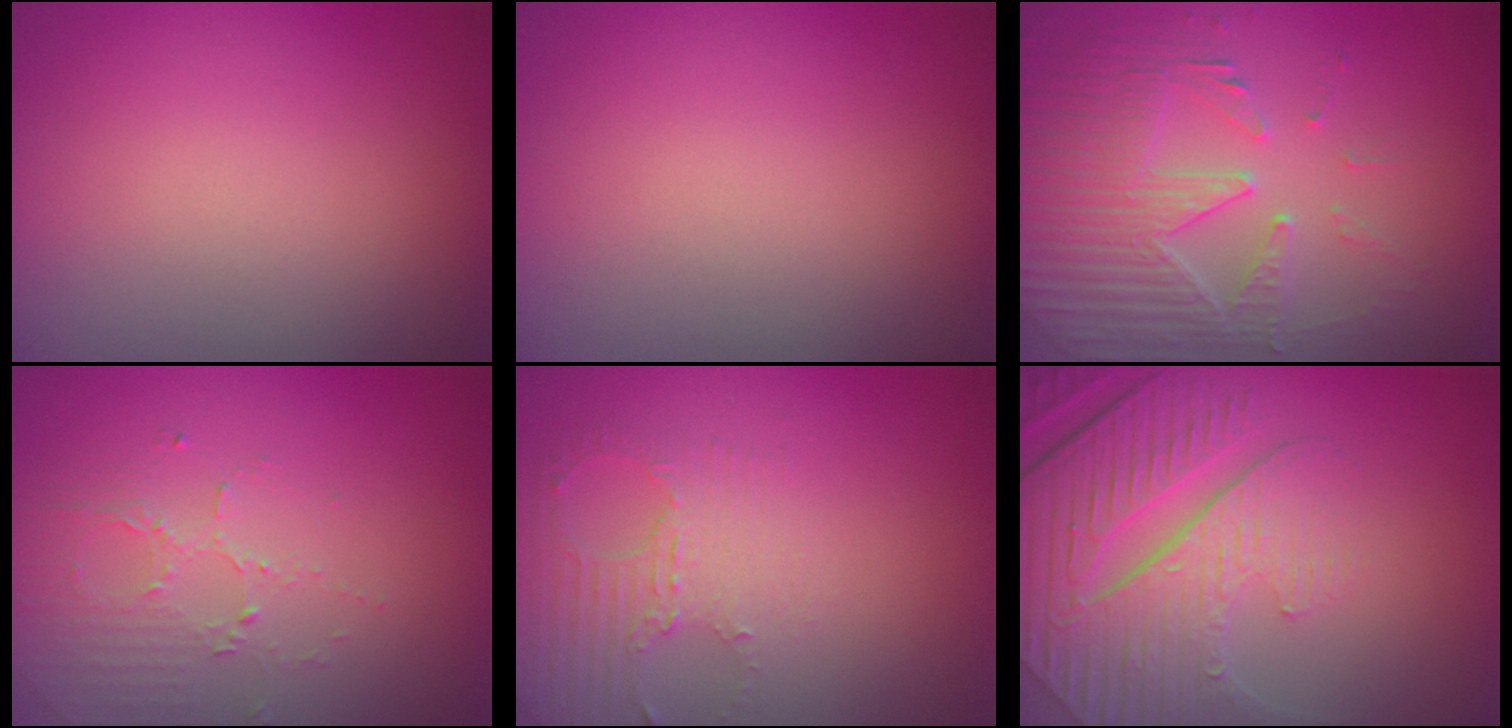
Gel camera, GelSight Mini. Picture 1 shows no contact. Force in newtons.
{"total": 0.0}
{"total": 5.2, "press": 4.5, "slide": 2.6}
{"total": 1.7, "press": 1.2, "slide": 1.2}
{"total": 2.9, "press": 2.3, "slide": 1.8}
{"total": 8.6, "press": 6.2, "slide": 5.9}